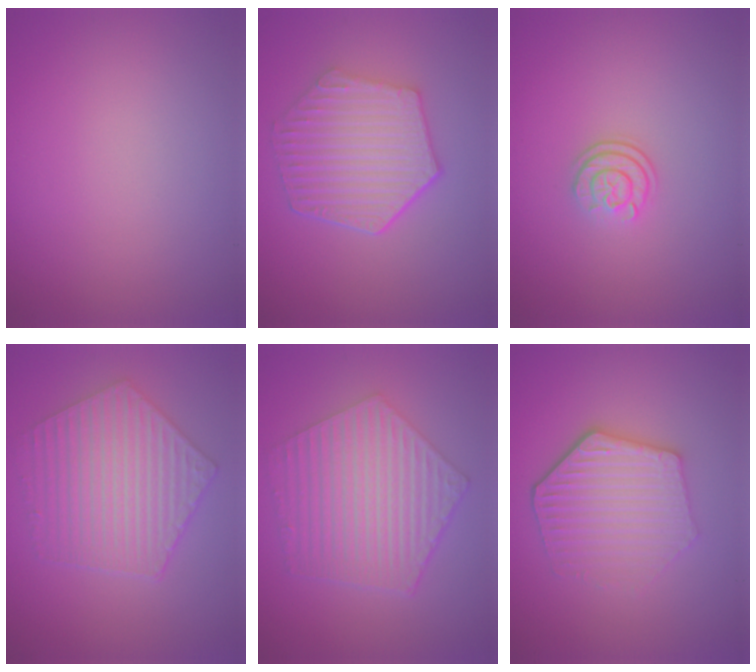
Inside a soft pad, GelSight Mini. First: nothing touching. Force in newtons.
{"total": 6.5, "press": 4.9, "slide": 4.3}
{"total": 2.4, "press": 1.8, "slide": 1.5}
{"total": 5.9, "press": 4.8, "slide": 3.6}
{"total": 6.6, "press": 4.9, "slide": 4.4}
{"total": 5.0, "press": 4.3, "slide": 2.6}